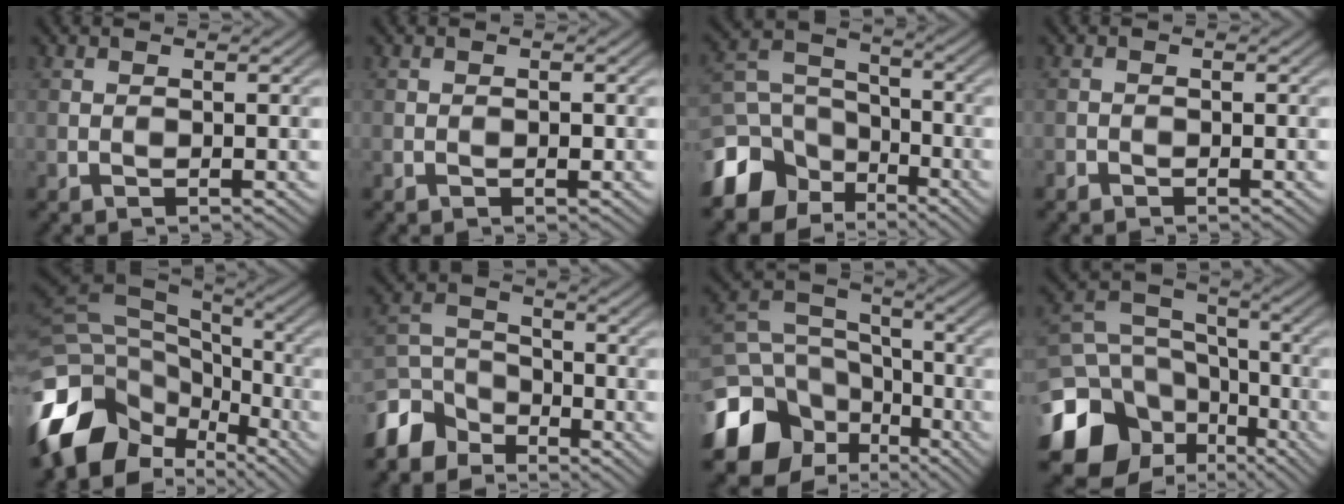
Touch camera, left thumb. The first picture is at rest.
{"total": 0.8, "force": [-0.3, 0.3, 0.6], "torque": [-0.008, 0.002, -0.004]}
{"total": 10.2, "force": [-6.4, 6.7, 4.1], "torque": [-0.109, -0.013, -0.136]}
{"total": 0.8, "force": [-0.7, 0.3, 0.1], "torque": [0.000, -0.002, -0.014]}
{"total": 16.1, "force": [-7.6, 10.3, 9.8], "torque": [-0.254, -0.023, -0.133]}
{"total": 7.7, "force": [-5.9, 4.1, 2.7], "torque": [-0.063, 0.000, -0.141]}
{"total": 14.0, "force": [-7.1, 10.1, 6.7], "torque": [-0.187, -0.029, -0.122]}
{"total": 16.3, "force": [-7.8, 12.3, 7.4], "torque": [-0.214, -0.036, -0.119]}